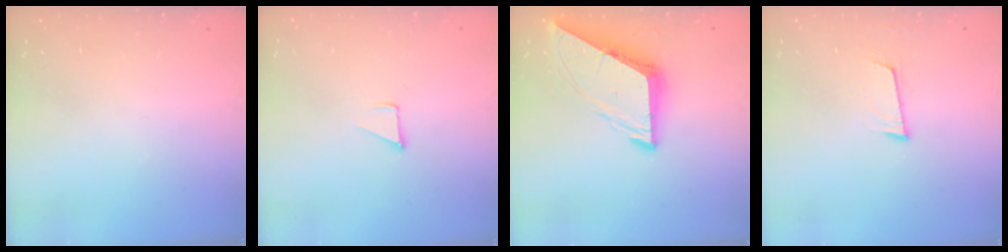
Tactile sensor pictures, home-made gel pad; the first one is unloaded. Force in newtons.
{"total": 1.5, "press": 1.5, "slide": 0.1}
{"total": 9.1, "press": 9.0, "slide": 1.1}
{"total": 5.8, "press": 5.5, "slide": 1.9}